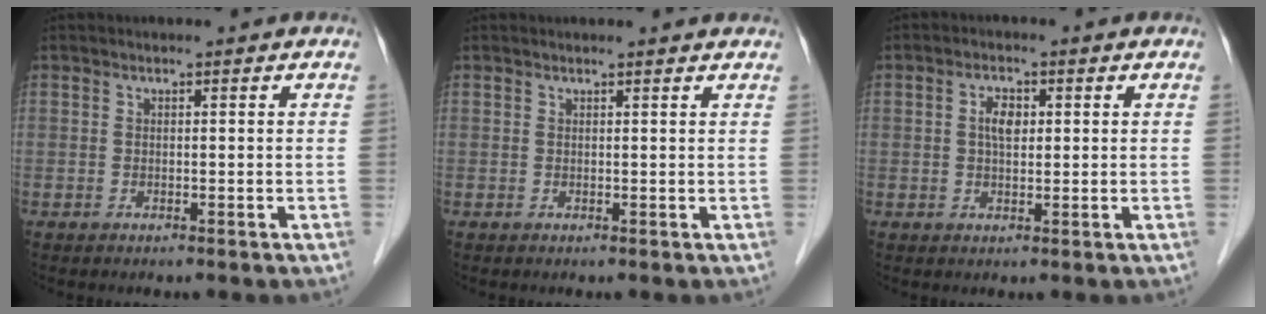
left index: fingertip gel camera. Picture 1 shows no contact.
{"total": 2.9, "force": [2.8, 0.2, 0.7], "torque": [-0.012, 0.011, 0.024]}
{"total": 2.9, "force": [0.6, 1.5, 2.5], "torque": [-0.049, 0.007, 0.011]}